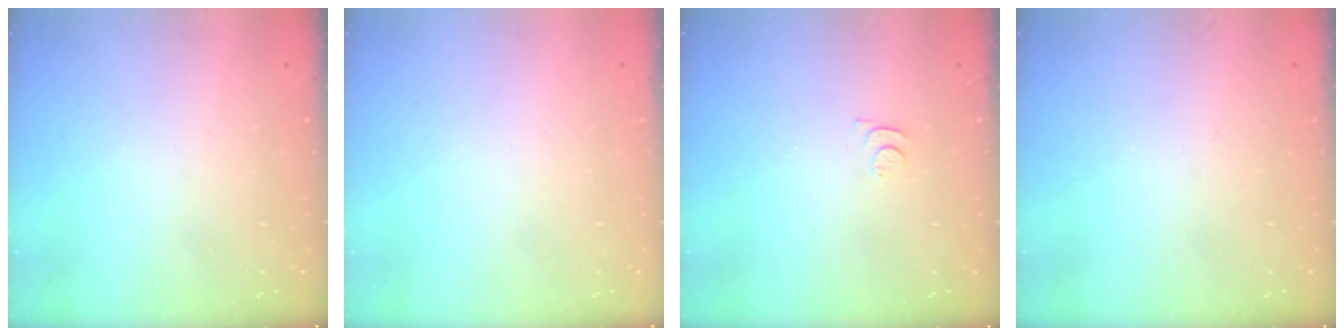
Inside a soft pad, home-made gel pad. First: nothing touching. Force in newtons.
{"total": 1.6, "press": 1.6, "slide": 0.1}
{"total": 4.8, "press": 4.7, "slide": 0.4}
{"total": 2.6, "press": 2.5, "slide": 0.3}